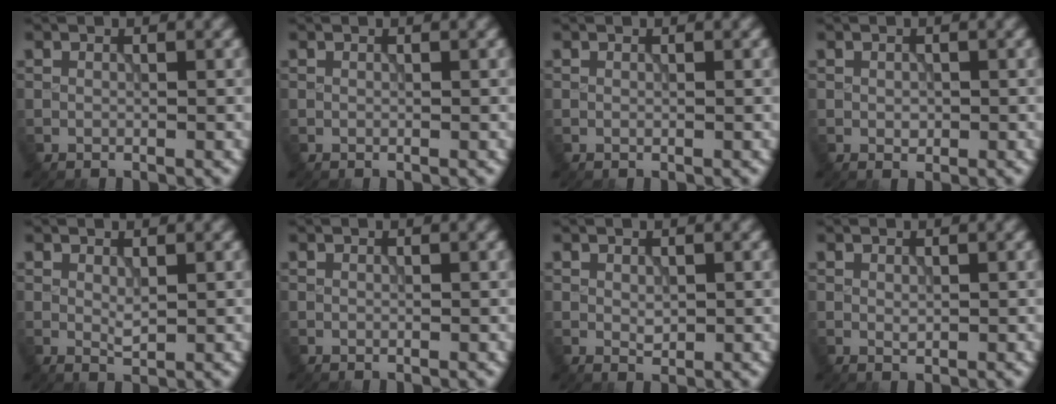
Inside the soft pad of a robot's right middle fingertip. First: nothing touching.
{"total": 0.0}
{"total": 0.0}
{"total": 0.8, "force": [-0.1, 0.6, 0.6], "torque": [-0.009, -0.003, -0.002]}
{"total": 1.1, "force": [0.4, 0.3, 1.0], "torque": [-0.022, -0.003, 0.009]}
{"total": 0.0}
{"total": 1.1, "force": [0.1, 0.6, 0.8], "torque": [-0.017, -0.003, 0.006]}
{"total": 0.6, "force": [0.1, 0.3, 0.5], "torque": [-0.009, -0.001, 0.003]}